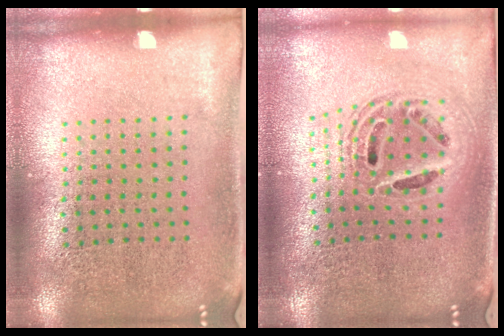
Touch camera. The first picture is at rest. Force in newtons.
{"total": 1.8, "press": 1.5, "slide": 1.1}